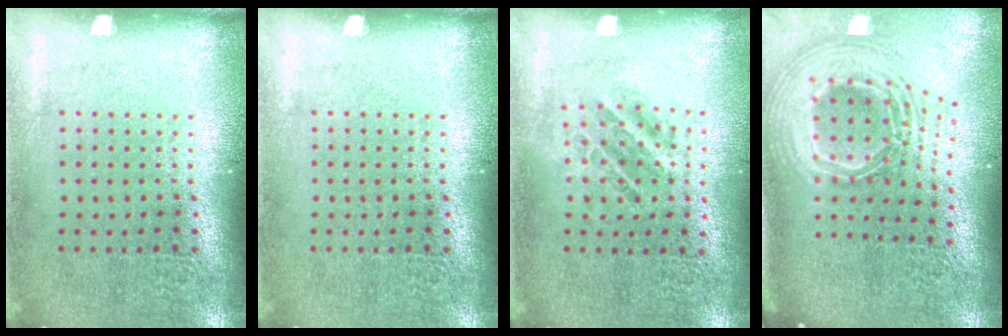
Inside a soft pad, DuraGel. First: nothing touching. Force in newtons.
{"total": 0.0}
{"total": 1.0, "press": 1.0, "slide": 0.2}
{"total": 2.8, "press": 1.9, "slide": 2.0}